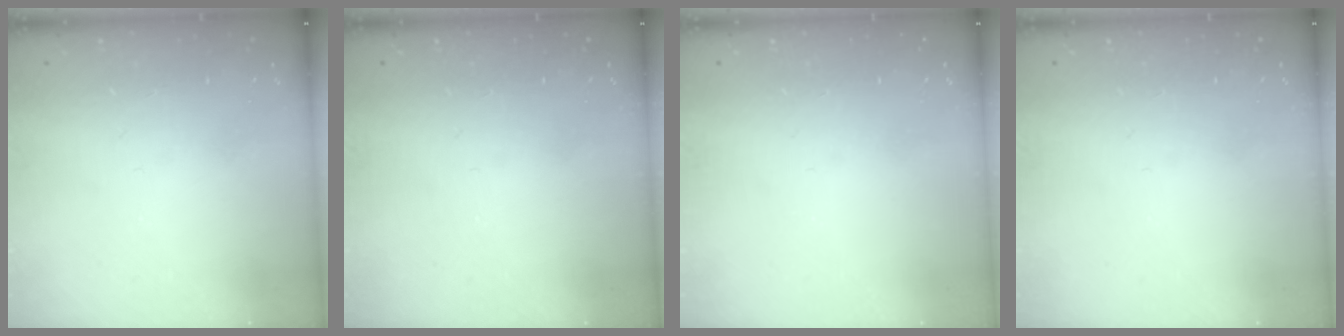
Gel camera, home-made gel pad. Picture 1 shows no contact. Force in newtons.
{"total": 0.0}
{"total": 0.0}
{"total": 0.0}